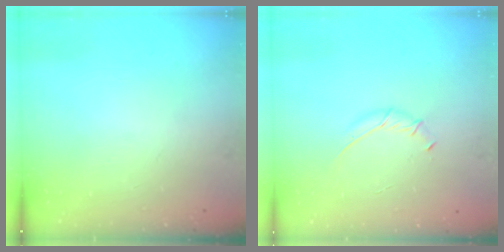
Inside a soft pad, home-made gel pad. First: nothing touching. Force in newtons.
{"total": 3.9, "press": 3.8, "slide": 0.7}